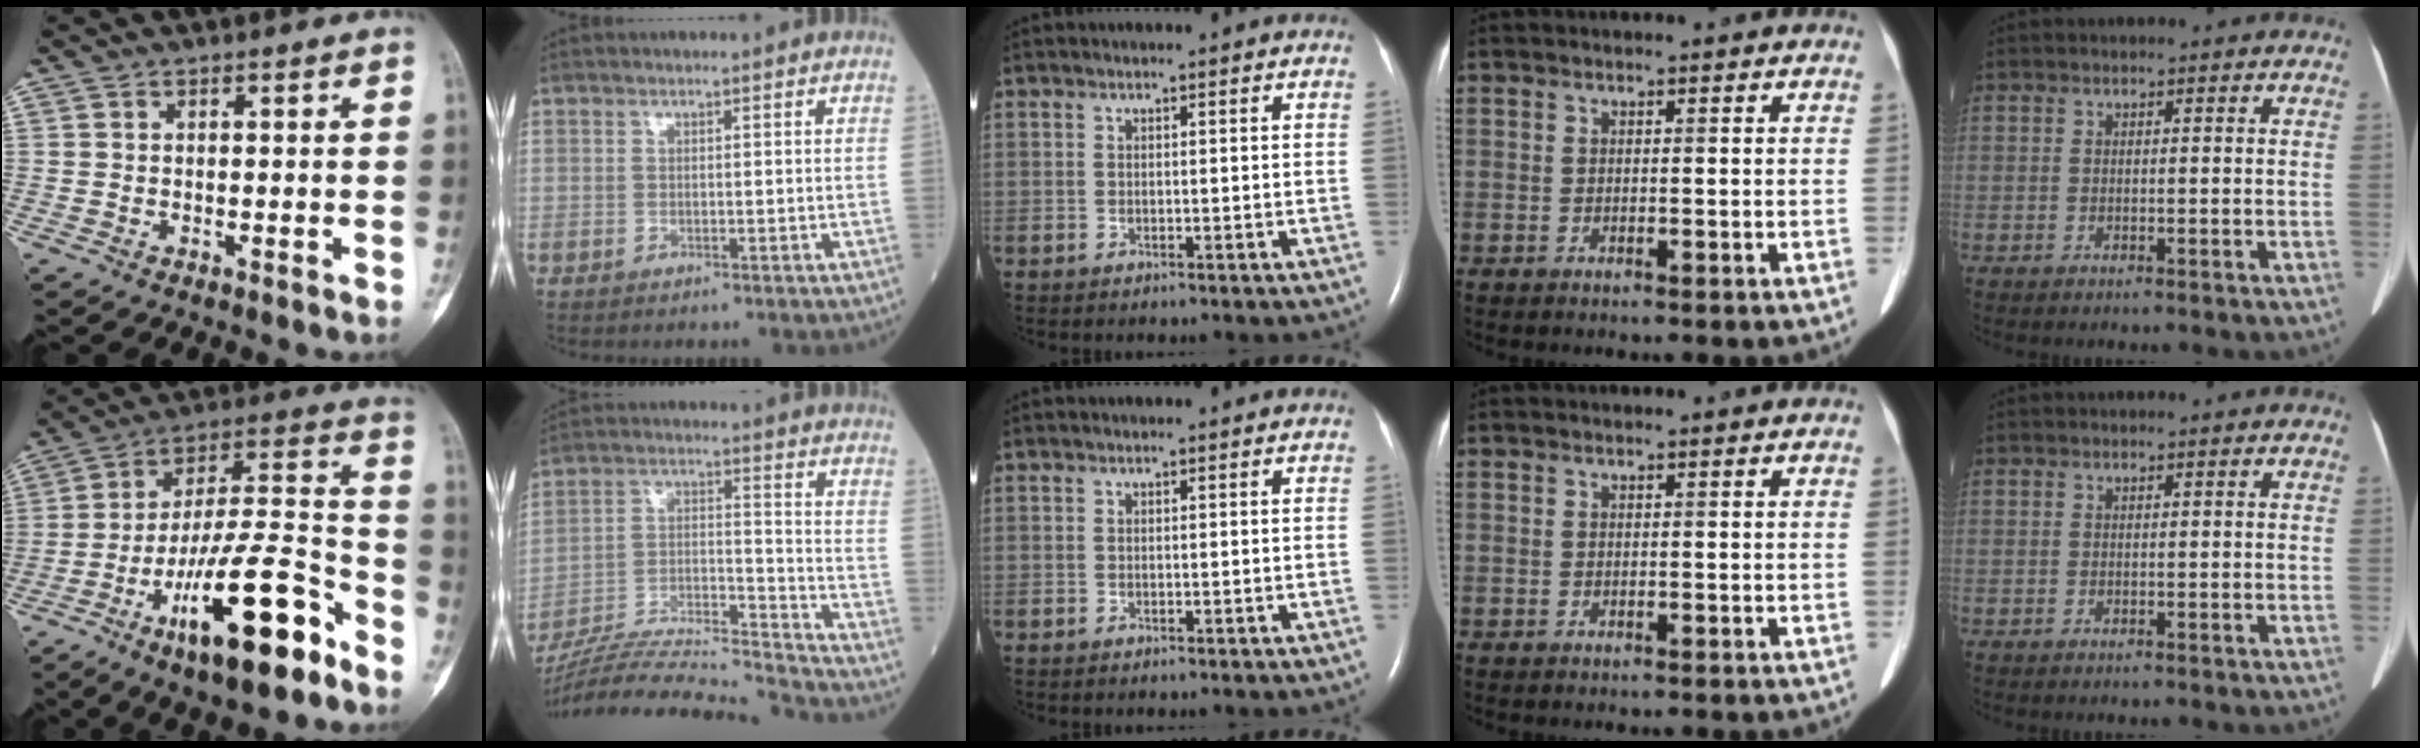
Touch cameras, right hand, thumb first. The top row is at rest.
{"thumb": {"total": 22.6, "force": [-12.6, 5.8, 17.9], "torque": [-0.305, 0.073, -0.211]}, "index": {"total": 20.9, "force": [-19.8, -1.0, 6.6], "torque": [-0.138, -0.002, -0.326]}}